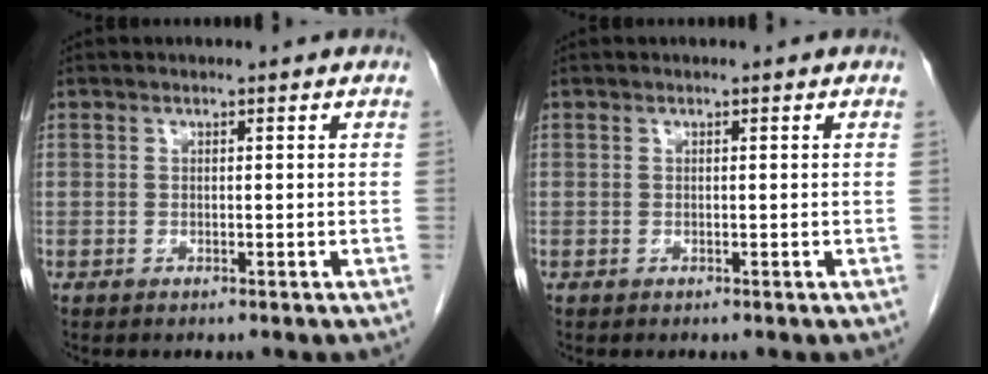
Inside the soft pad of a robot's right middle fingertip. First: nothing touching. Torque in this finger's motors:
{"motor_torque": [0.21, -0.13, 0.01, 0.01]}